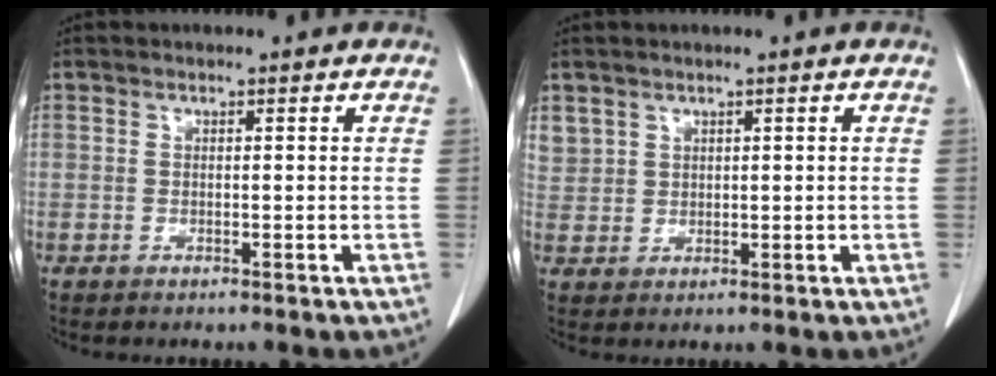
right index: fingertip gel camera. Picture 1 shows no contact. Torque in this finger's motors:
{"motor_torque": [-0.27, 0.30, -0.03, 0.00]}